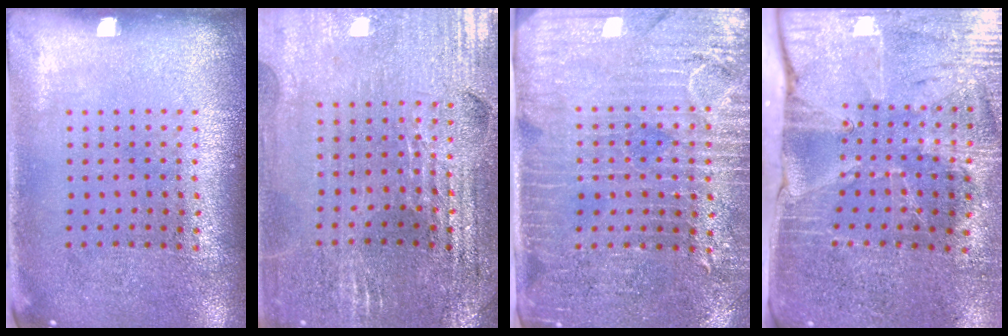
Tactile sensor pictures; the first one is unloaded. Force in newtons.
{"total": 2.9, "press": 2.8, "slide": 0.5}
{"total": 3.6, "press": 3.3, "slide": 1.6}
{"total": 4.2, "press": 3.6, "slide": 2.2}